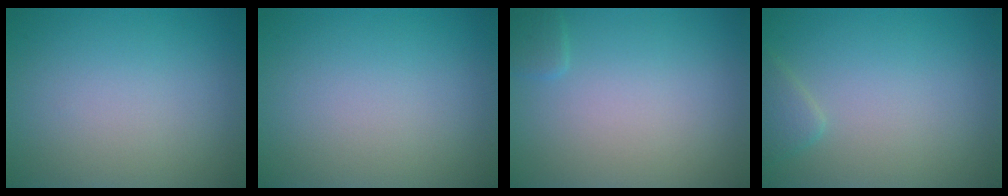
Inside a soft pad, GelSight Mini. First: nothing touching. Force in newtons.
{"total": 0.0}
{"total": 0.9, "press": 0.8, "slide": 0.1}
{"total": 1.4, "press": 1.4, "slide": 0.1}